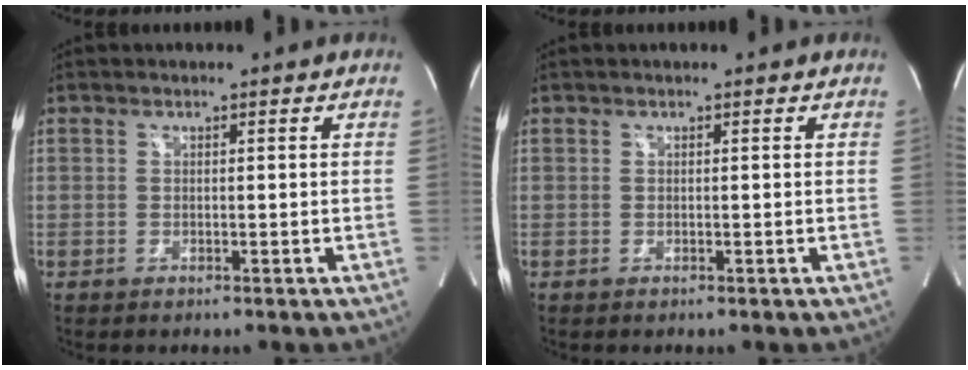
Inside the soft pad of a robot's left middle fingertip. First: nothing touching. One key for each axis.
{"total": 0.0}